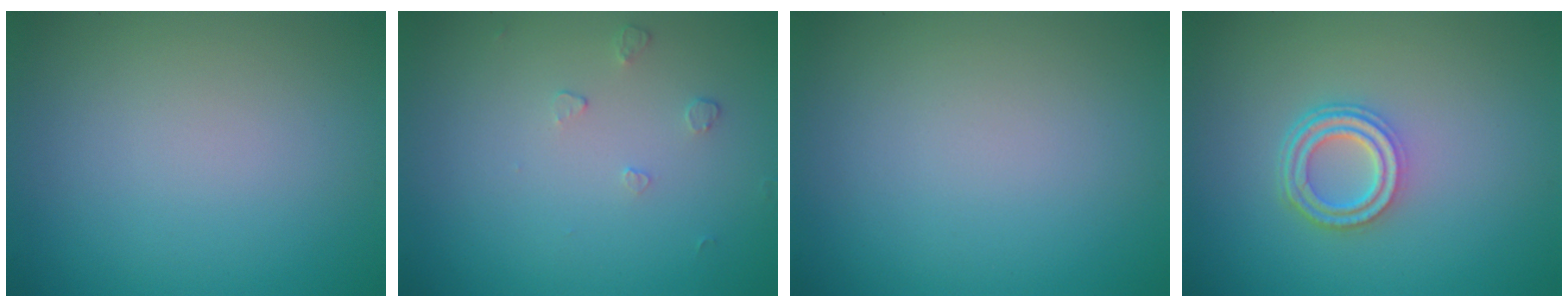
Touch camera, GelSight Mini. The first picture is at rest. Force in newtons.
{"total": 0.6, "press": 0.4, "slide": 0.5}
{"total": 0.0}
{"total": 3.6, "press": 2.7, "slide": 2.4}